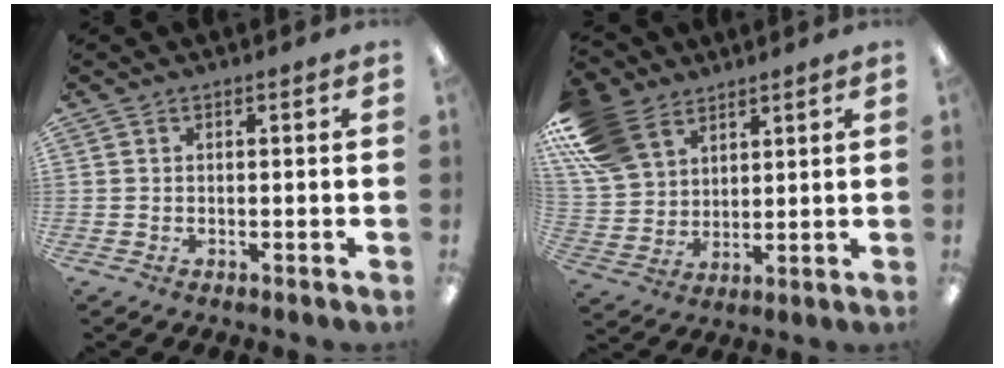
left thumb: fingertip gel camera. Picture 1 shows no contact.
{"total": 14.6, "force": [9.0, 9.8, 6.0], "torque": [-0.148, -0.032, 0.178]}